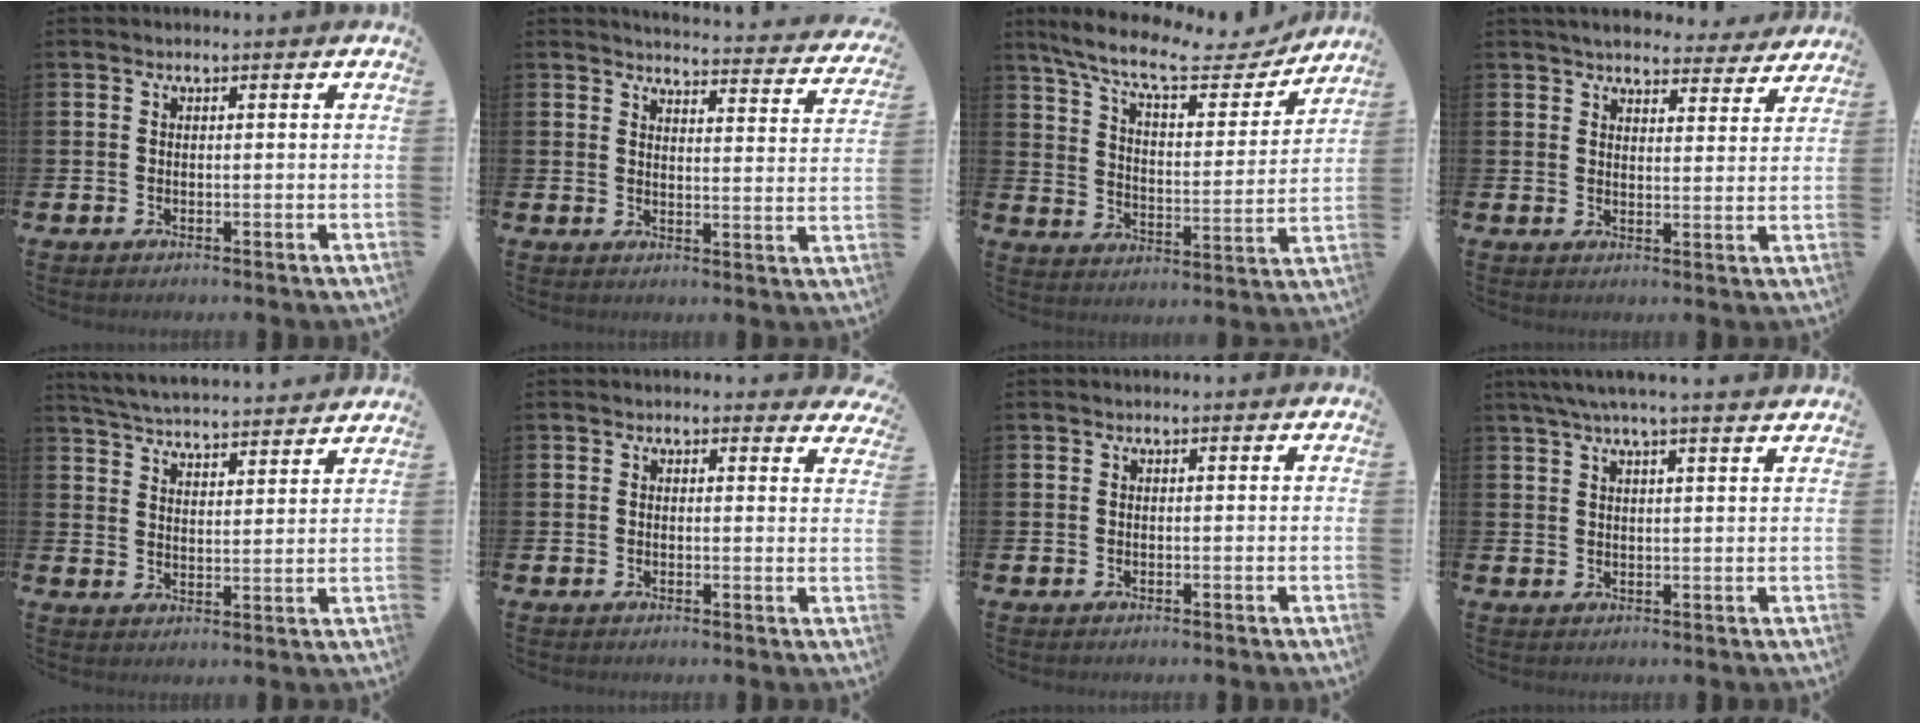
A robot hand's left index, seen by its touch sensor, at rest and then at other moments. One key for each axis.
{"total": 4.0, "fx": 4.0, "fy": 0.2, "fz": 0.5, "tx": -0.012, "ty": -0.040, "tz": 0.064}
{"total": 10.5, "fx": 9.2, "fy": 2.2, "fz": 4.6, "tx": -0.112, "ty": -0.059, "tz": 0.154}
{"total": 5.0, "fx": 4.9, "fy": 0.9, "fz": 0.6, "tx": -0.022, "ty": -0.028, "tz": 0.086}
{"total": 5.4, "fx": 5.4, "fy": 0.2, "fz": 0.4, "tx": -0.031, "ty": -0.042, "tz": 0.095}
{"total": 1.5, "fx": 1.5, "fy": 0.4, "fz": 0.0, "tx": 0.010, "ty": -0.005, "tz": 0.025}
{"total": 0.0}
{"total": 4.6, "fx": 4.0, "fy": -0.2, "fz": 2.3, "tx": -0.059, "ty": -0.004, "tz": 0.073}